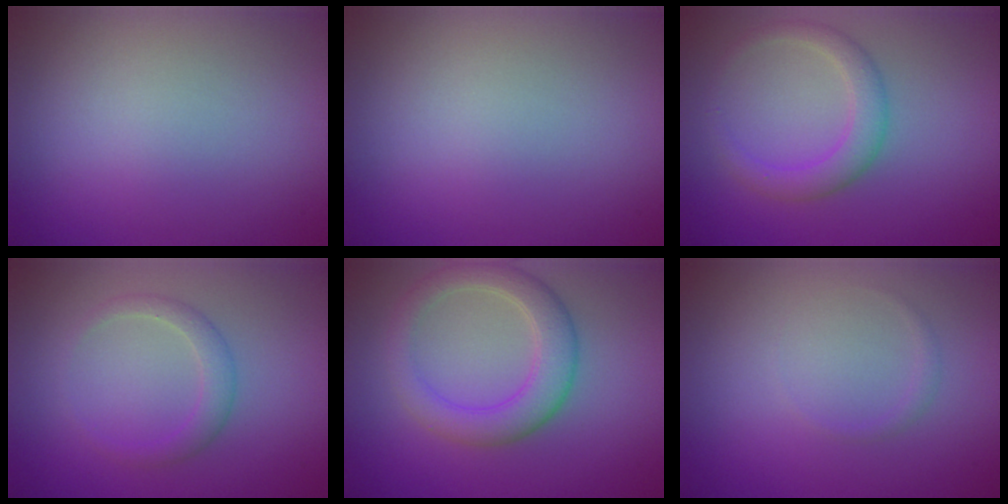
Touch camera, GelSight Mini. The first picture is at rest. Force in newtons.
{"total": 0.0}
{"total": 2.8, "press": 2.8, "slide": 0.2}
{"total": 1.9, "press": 1.9, "slide": 0.1}
{"total": 4.4, "press": 4.4, "slide": 0.3}
{"total": 0.6, "press": 0.6, "slide": 0.0}